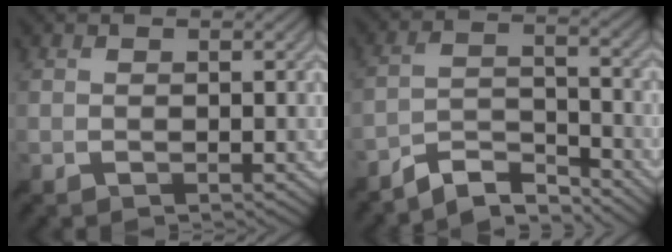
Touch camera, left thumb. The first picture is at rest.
{"total": 6.1, "force": [-5.6, 1.5, 2.0], "torque": [-0.039, -0.004, -0.109]}